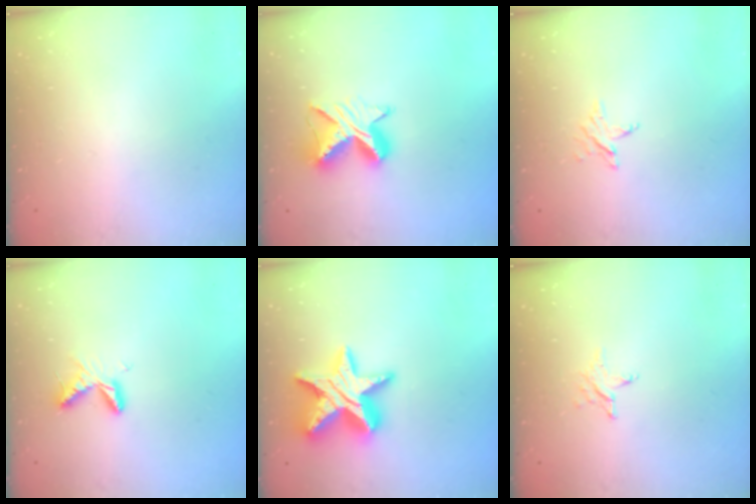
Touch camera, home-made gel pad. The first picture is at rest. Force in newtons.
{"total": 10.0, "press": 10.0, "slide": 0.4}
{"total": 3.4, "press": 3.4, "slide": 0.4}
{"total": 6.1, "press": 6.1, "slide": 0.6}
{"total": 18.0, "press": 18.0, "slide": 1.2}
{"total": 3.0, "press": 3.0, "slide": 0.3}